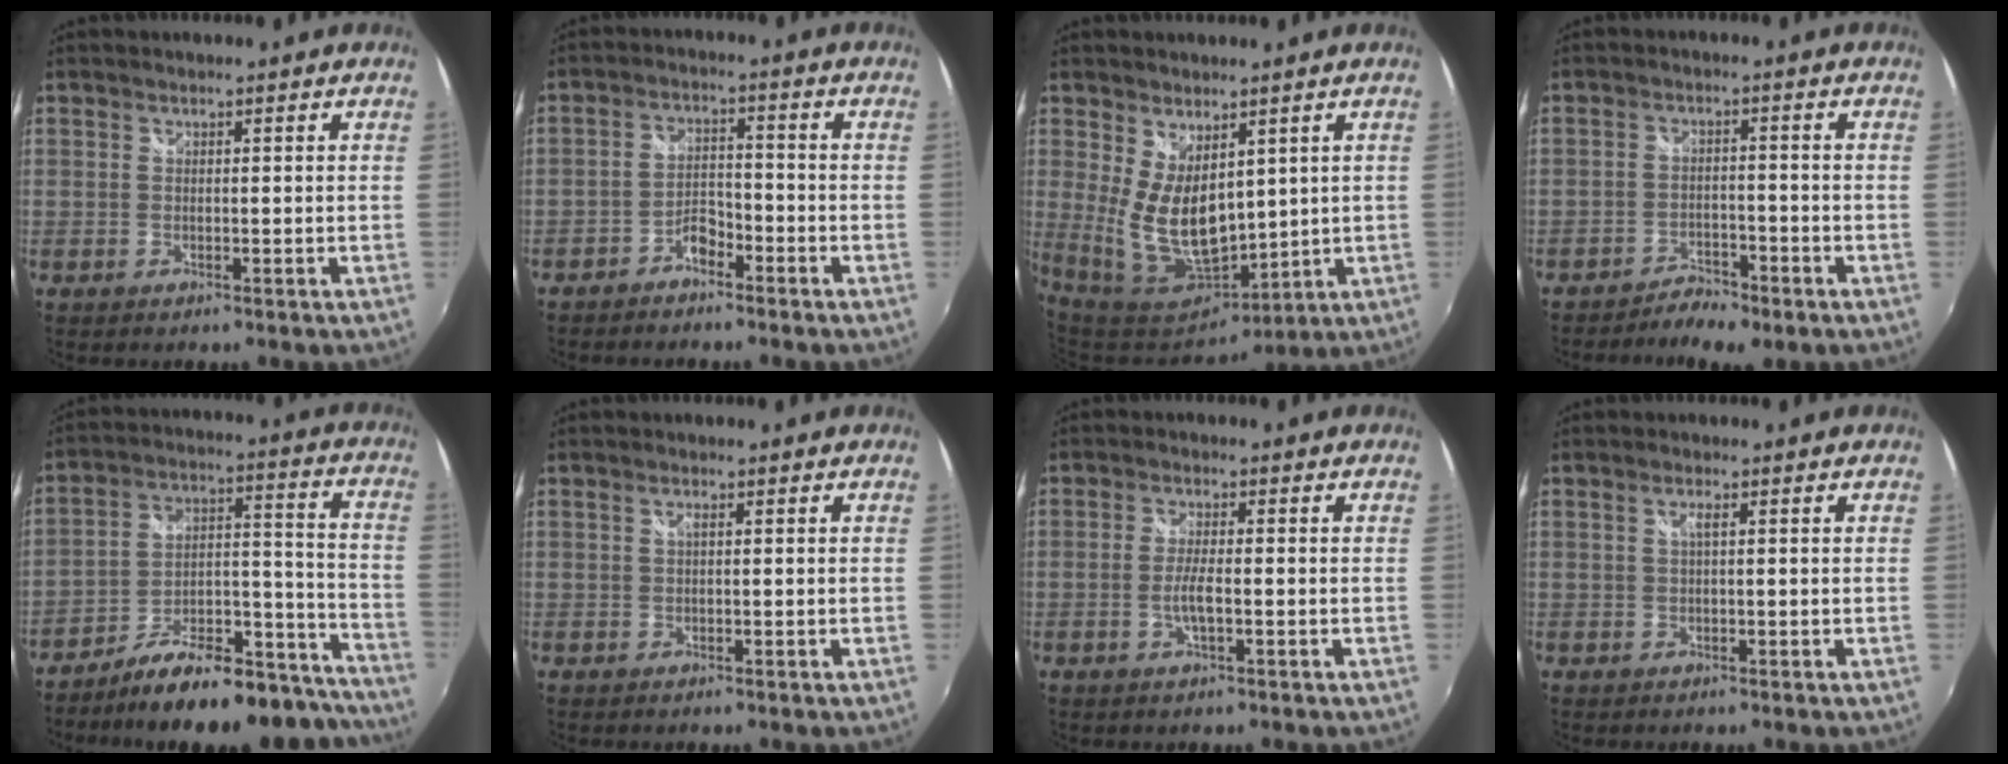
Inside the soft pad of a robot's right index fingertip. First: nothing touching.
{"total": 3.9, "force": [-3.2, 1.6, 1.7], "torque": [-0.044, 0.013, -0.055]}
{"total": 11.5, "force": [2.3, 6.4, 9.3], "torque": [-0.182, -0.019, 0.064]}
{"total": 5.8, "force": [-4.9, 1.9, 2.5], "torque": [-0.066, -0.006, -0.079]}
{"total": 25.0, "force": [-21.7, 7.1, 10.4], "torque": [-0.125, 0.040, -0.295]}
{"total": 0.6, "force": [0.1, 0.0, 0.6], "torque": [-0.012, 0.003, -0.002]}
{"total": 3.5, "force": [-1.1, 0.4, 3.3], "torque": [-0.067, -0.003, -0.021]}
{"total": 1.1, "force": [0.1, -0.1, 1.1], "torque": [-0.020, 0.002, 0.000]}